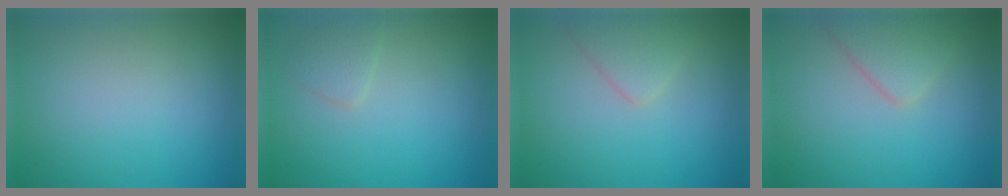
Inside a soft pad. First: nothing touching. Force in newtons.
{"total": 1.3, "press": 1.3, "slide": 0.1}
{"total": 2.1, "press": 2.1, "slide": 0.1}
{"total": 2.7, "press": 2.7, "slide": 0.1}